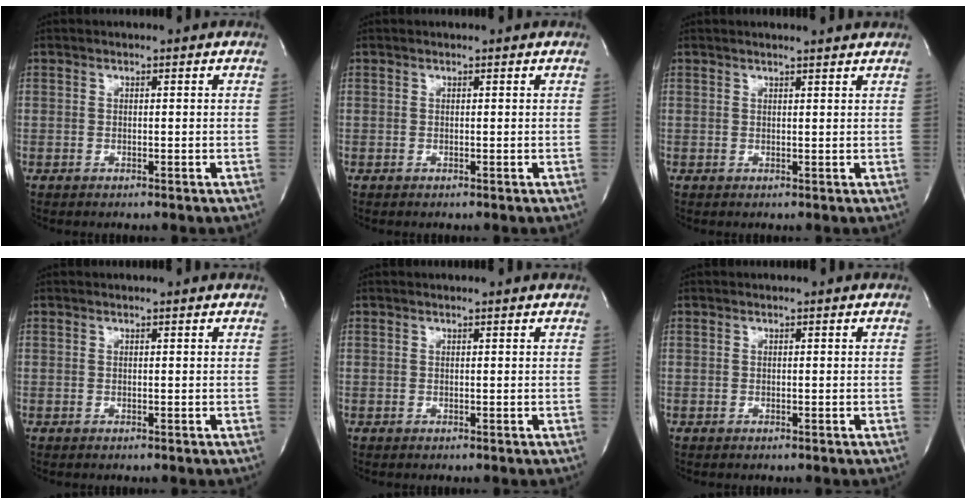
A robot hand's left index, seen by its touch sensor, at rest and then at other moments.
{"total": 0.0}
{"total": 3.9, "force": [3.7, -0.1, 1.2], "torque": [-0.019, 0.004, 0.038]}
{"total": 2.0, "force": [2.0, 0.1, 0.5], "torque": [-0.013, 0.010, 0.017]}
{"total": 2.5, "force": [2.5, 0.1, 0.6], "torque": [-0.013, 0.011, 0.022]}
{"total": 0.0}